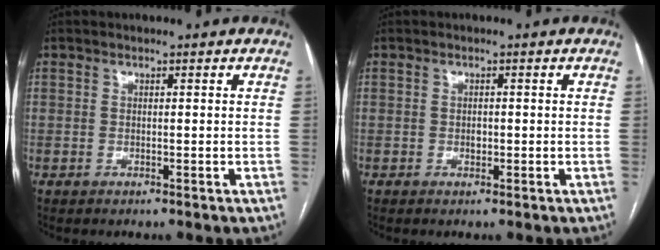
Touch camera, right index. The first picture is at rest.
{"total": 1.0, "force": [-0.2, 0.7, 0.7], "torque": [-0.014, 0.001, -0.002]}